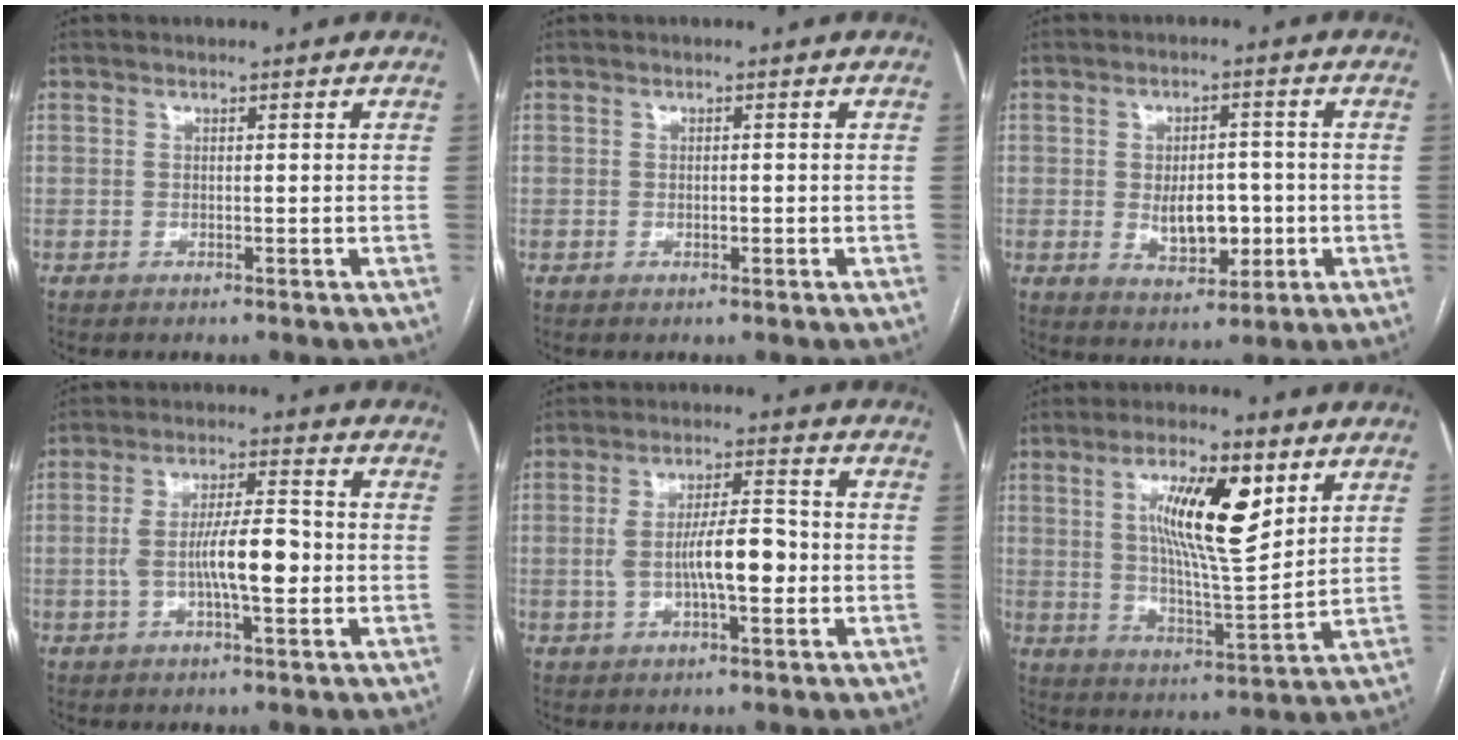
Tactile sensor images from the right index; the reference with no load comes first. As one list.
[{"total": 1.1, "force": [-0.2, 0.4, 0.9], "torque": [-0.018, 0.000, -0.002]}, {"total": 7.2, "force": [-1.0, 3.9, 6.0], "torque": [-0.098, 0.001, -0.005]}, {"total": 8.5, "force": [-1.2, 2.1, 8.1], "torque": [-0.150, 0.014, -0.020]}, {"total": 8.5, "force": [-1.2, 2.3, 8.1], "torque": [-0.150, 0.016, -0.019]}, {"total": 13.3, "force": [5.1, 2.8, 12.0], "torque": [-0.215, 0.001, 0.088]}]